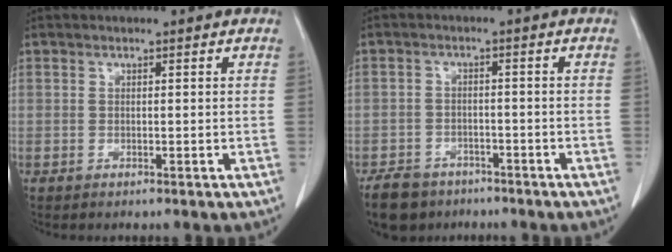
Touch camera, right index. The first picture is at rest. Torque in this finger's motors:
{"motor_torque": [-0.49, -0.12, -1.05, -0.21]}